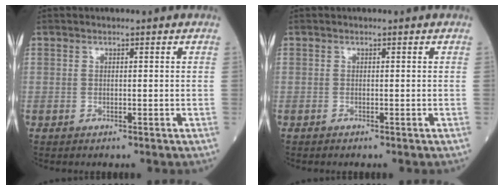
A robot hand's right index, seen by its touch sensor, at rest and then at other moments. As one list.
[{"total": 0.0}]